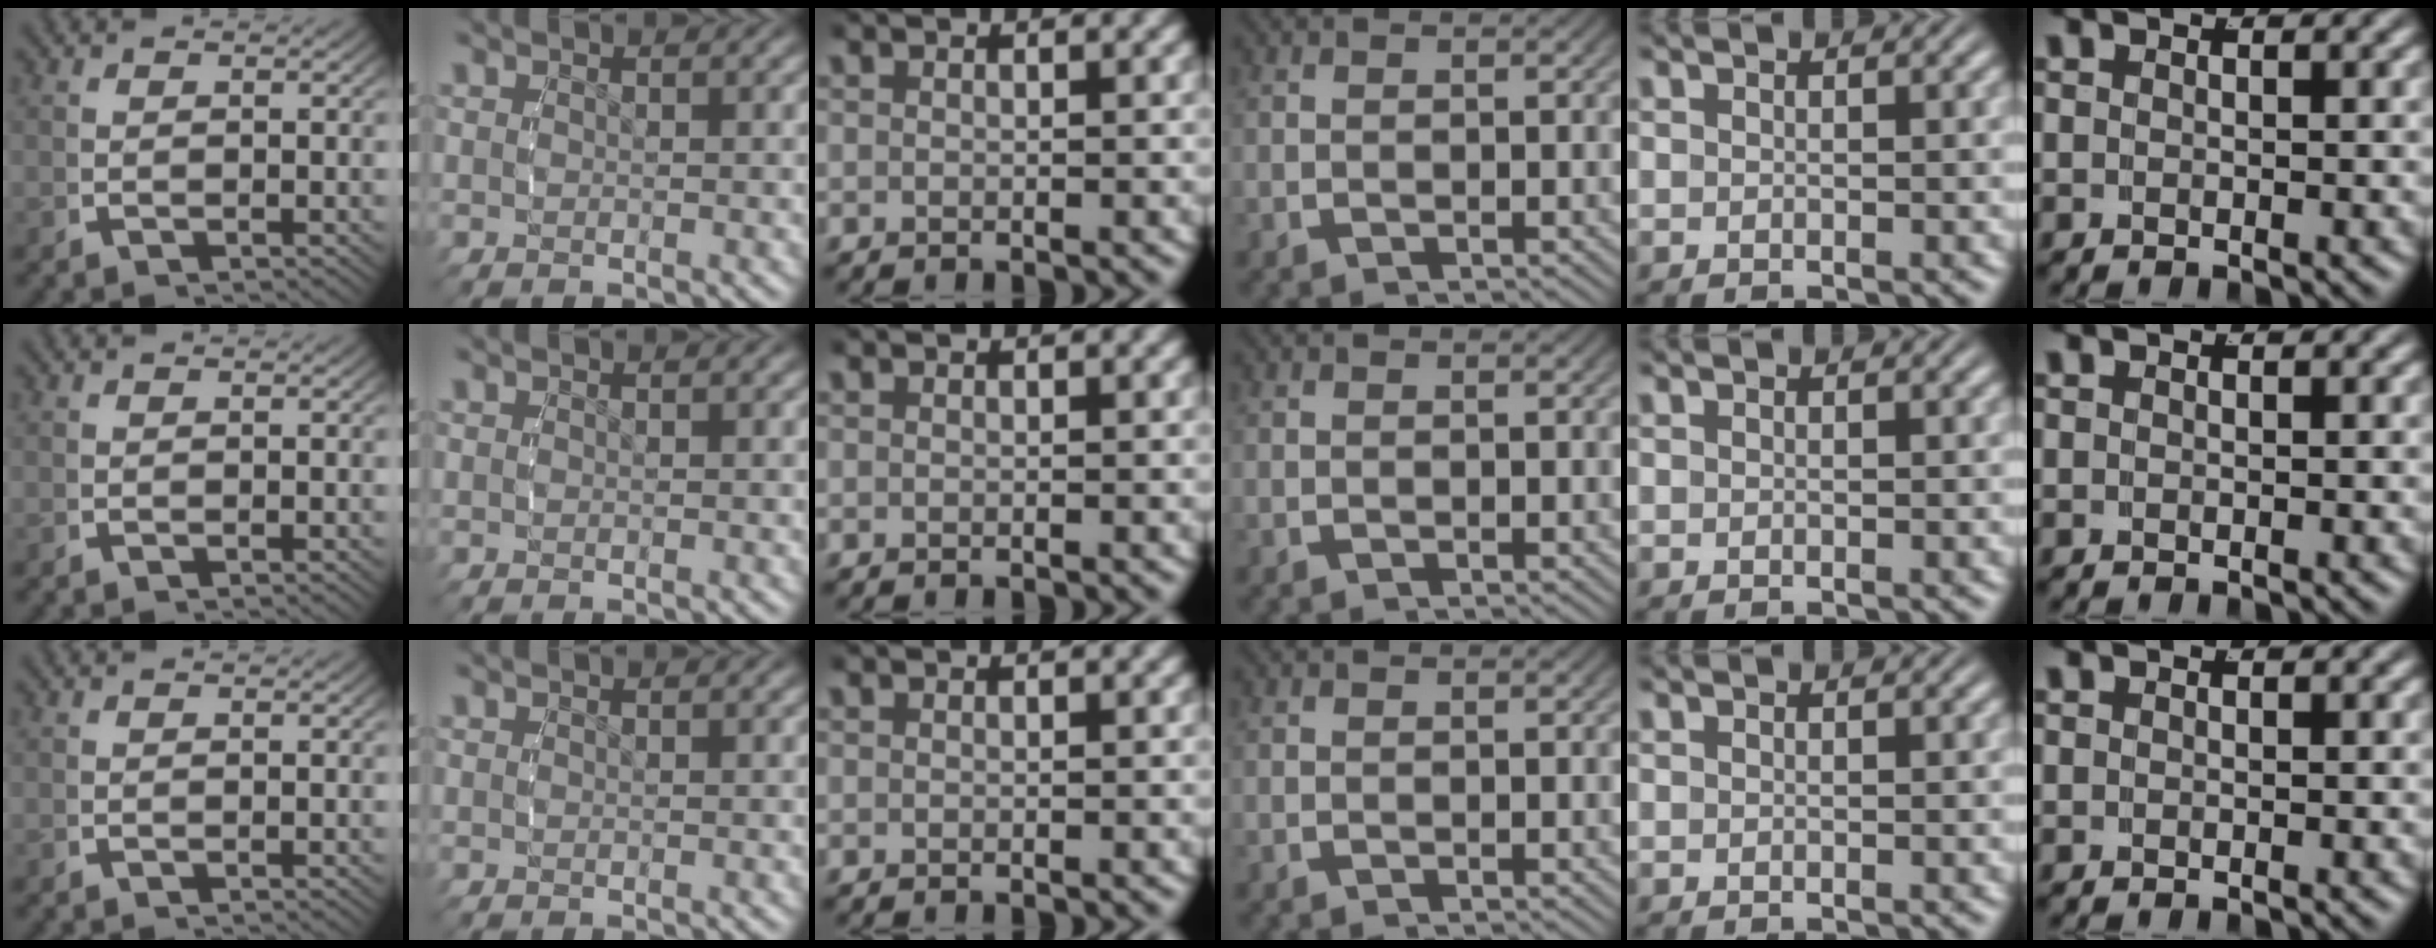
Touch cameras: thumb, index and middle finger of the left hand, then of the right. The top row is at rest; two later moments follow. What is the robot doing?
{"motion": "reach", "object": "string"}